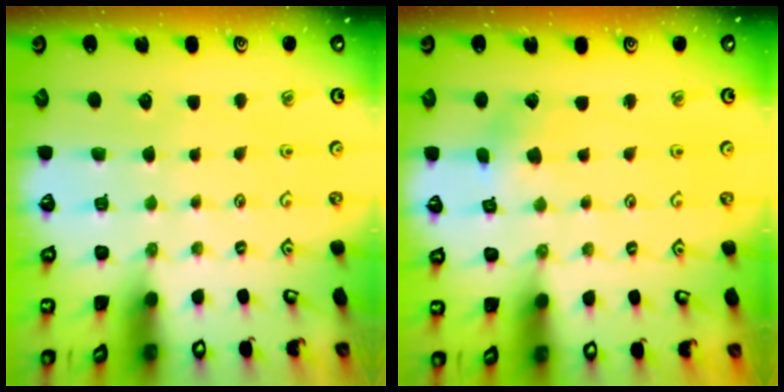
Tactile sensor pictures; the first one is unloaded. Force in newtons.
{"total": 1.9, "press": 1.9, "slide": 0.1}